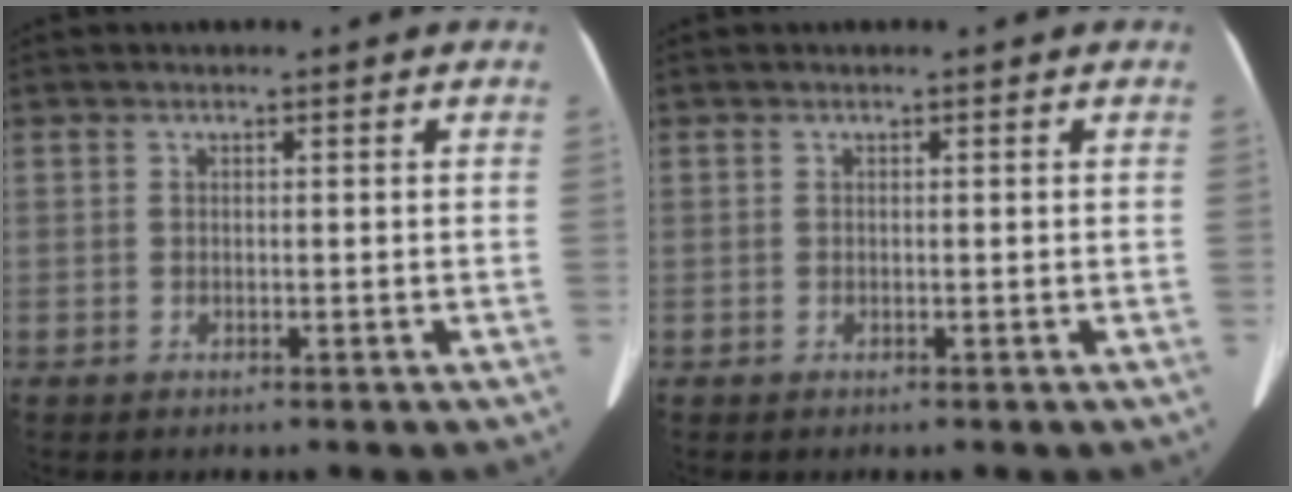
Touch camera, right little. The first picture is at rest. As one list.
[{"total": 0.0}]